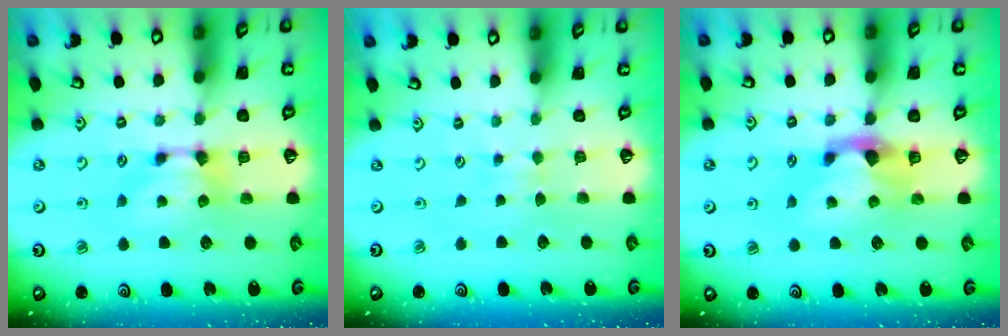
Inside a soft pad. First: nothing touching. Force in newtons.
{"total": 3.1, "press": 3.1, "slide": 0.4}
{"total": 2.3, "press": 1.9, "slide": 1.2}